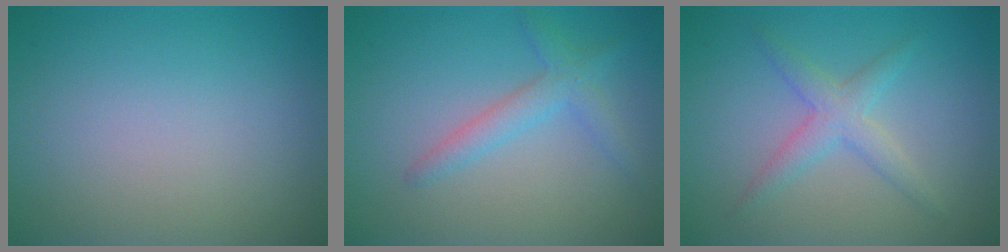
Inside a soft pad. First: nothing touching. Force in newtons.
{"total": 2.4, "press": 2.4, "slide": 0.2}
{"total": 2.6, "press": 2.6, "slide": 0.1}